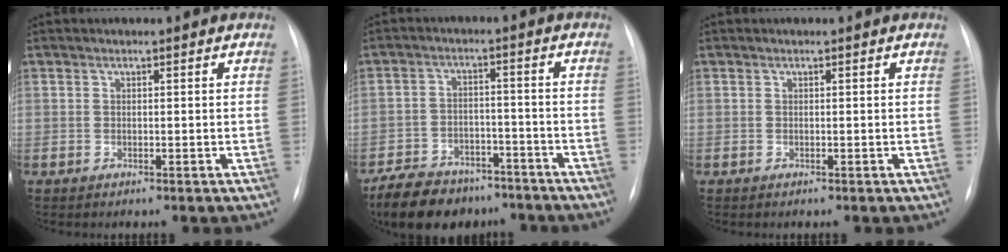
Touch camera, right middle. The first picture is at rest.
{"total": 13.6, "force": [-10.8, 6.7, 4.9], "torque": [-0.090, 0.008, -0.165]}
{"total": 0.0}